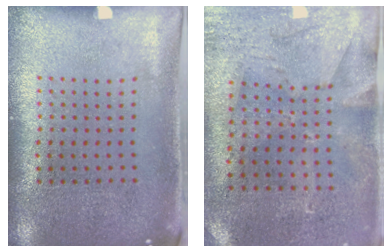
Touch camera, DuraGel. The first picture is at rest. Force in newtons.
{"total": 2.8, "press": 2.3, "slide": 1.6}